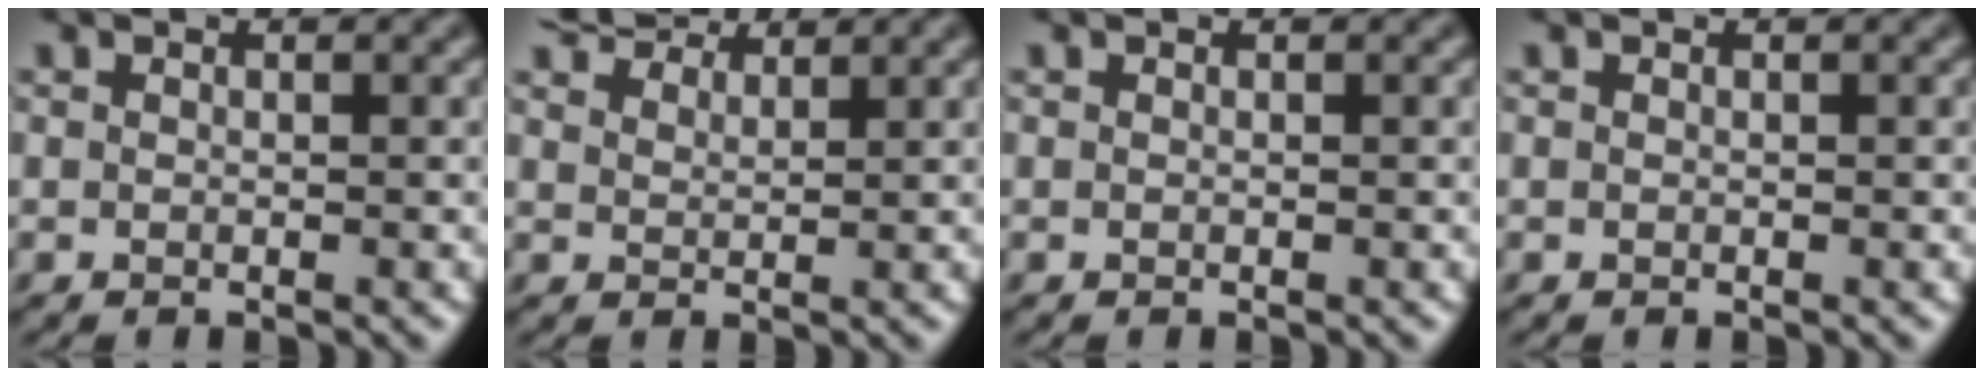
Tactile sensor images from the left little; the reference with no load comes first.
{"total": 4.6, "force": [4.2, 1.3, 1.6], "torque": [-0.048, 0.017, 0.075]}
{"total": 0.0}
{"total": 0.0}